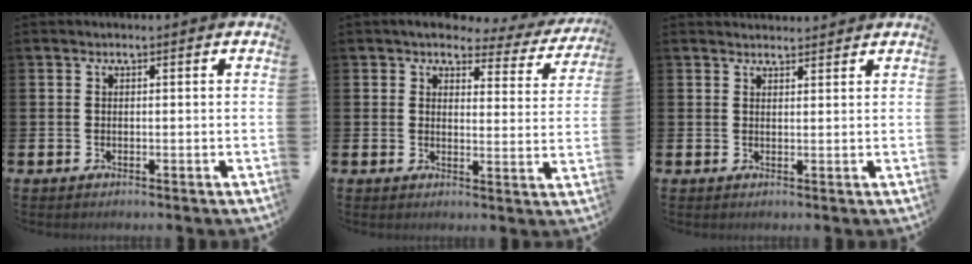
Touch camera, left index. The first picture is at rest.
{"total": 3.8, "force": [3.2, 1.6, 1.0], "torque": [-0.021, -0.026, 0.048]}
{"total": 1.7, "force": [1.7, 0.4, -0.1], "torque": [0.010, -0.011, 0.029]}